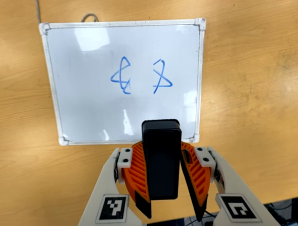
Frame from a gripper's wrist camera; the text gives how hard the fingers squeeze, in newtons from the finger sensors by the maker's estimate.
{"total": 8.1, "left": 8.3, "right": 8.0}